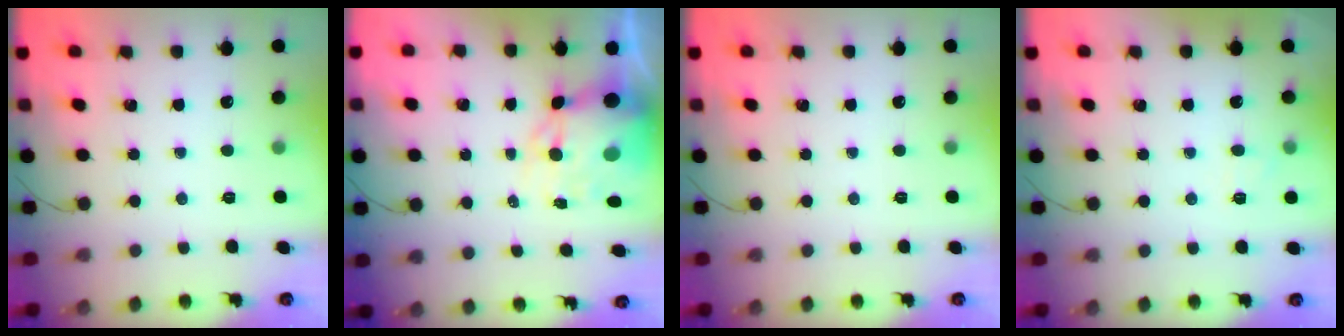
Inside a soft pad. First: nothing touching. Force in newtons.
{"total": 11.8, "press": 11.4, "slide": 3.3}
{"total": 0.0}
{"total": 4.2, "press": 4.0, "slide": 1.2}